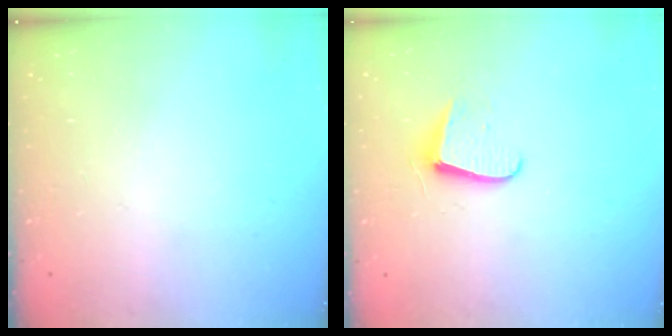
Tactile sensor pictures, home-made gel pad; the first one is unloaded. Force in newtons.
{"total": 7.2, "press": 7.2, "slide": 0.5}